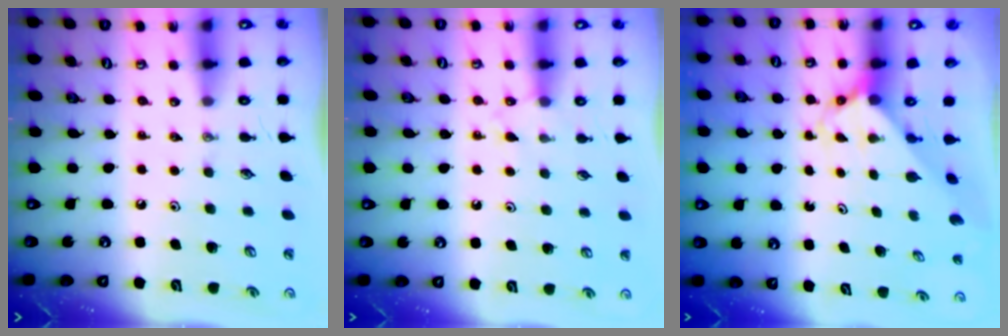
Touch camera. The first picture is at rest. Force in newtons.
{"total": 5.5, "press": 5.5, "slide": 0.7}
{"total": 3.4, "press": 3.4, "slide": 0.3}